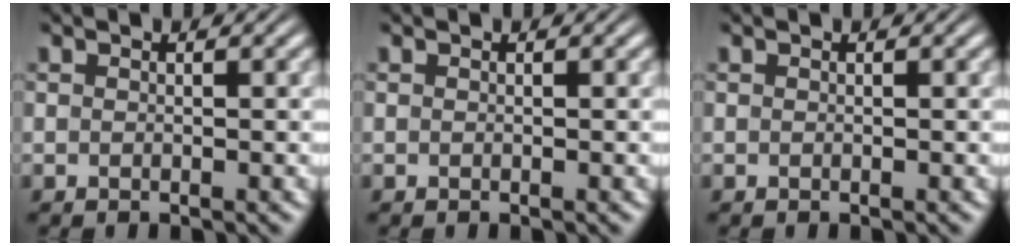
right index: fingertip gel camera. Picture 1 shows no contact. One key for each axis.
{"total": 0.0}
{"total": 0.0}